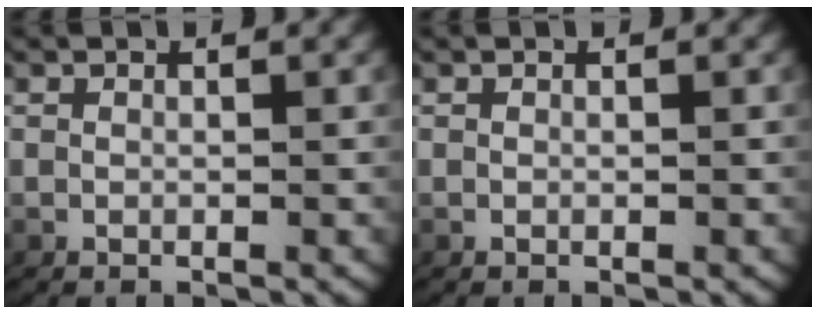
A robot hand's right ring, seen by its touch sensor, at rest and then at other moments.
{"total": 0.0}